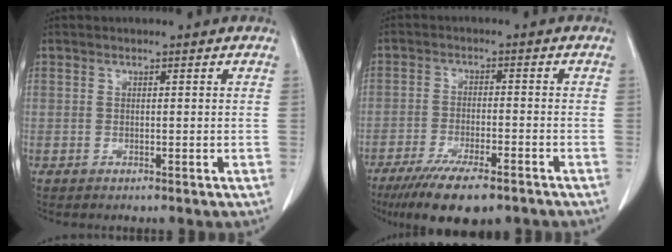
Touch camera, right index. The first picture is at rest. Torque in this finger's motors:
{"motor_torque": [1.09, -1.05, 0.70, 0.16]}